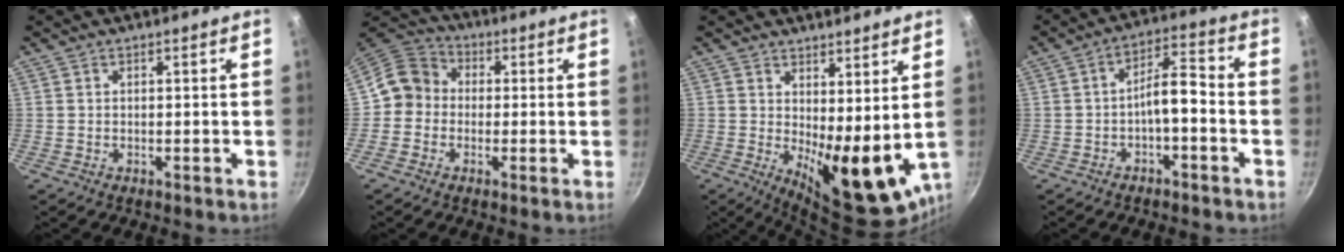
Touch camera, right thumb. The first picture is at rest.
{"total": 8.3, "force": [-0.5, 7.5, 3.4], "torque": [-0.035, 0.027, -0.035]}
{"total": 13.1, "force": [2.1, 5.1, 11.9], "torque": [-0.148, -0.036, 0.045]}
{"total": 6.5, "force": [-2.2, 2.2, 5.6], "torque": [-0.094, 0.044, -0.036]}